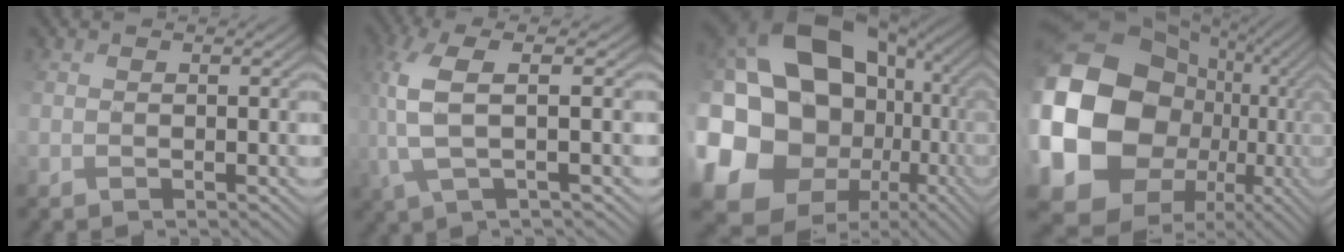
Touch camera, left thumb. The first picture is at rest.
{"total": 6.7, "force": [1.2, 1.0, 6.6], "torque": [-0.144, 0.022, 0.022]}
{"total": 21.8, "force": [0.1, 17.9, 12.5], "torque": [-0.314, -0.007, 0.007]}
{"total": 21.4, "force": [-1.4, 18.0, 11.5], "torque": [-0.301, -0.055, -0.002]}